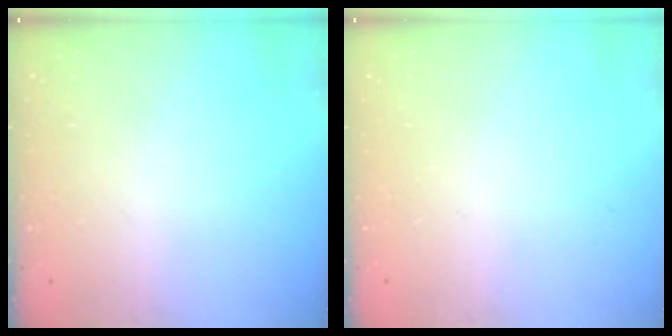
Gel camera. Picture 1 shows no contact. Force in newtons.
{"total": 0.0}